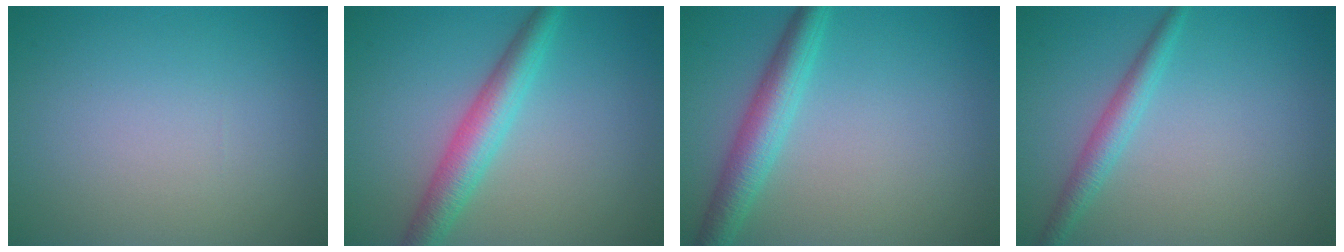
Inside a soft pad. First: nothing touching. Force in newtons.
{"total": 4.3, "press": 4.3, "slide": 0.0}
{"total": 4.0, "press": 4.0, "slide": 0.1}
{"total": 2.3, "press": 2.3, "slide": 0.1}